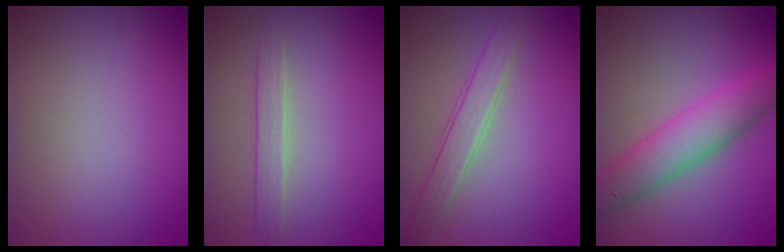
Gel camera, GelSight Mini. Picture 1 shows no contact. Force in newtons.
{"total": 1.7, "press": 1.7, "slide": 0.0}
{"total": 2.3, "press": 2.3, "slide": 0.1}
{"total": 5.4, "press": 5.4, "slide": 0.0}